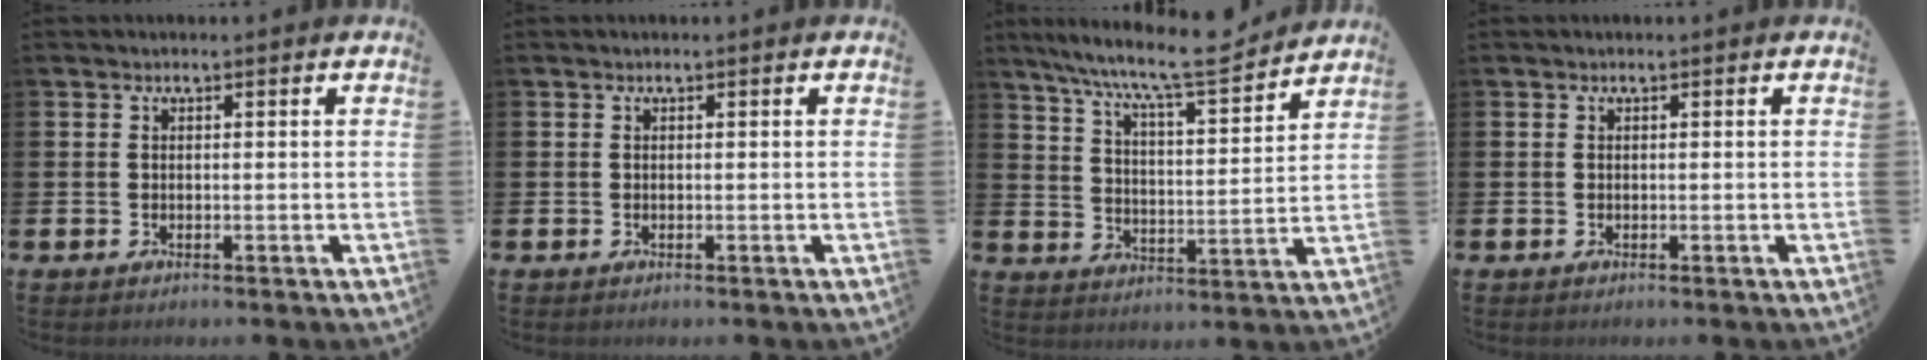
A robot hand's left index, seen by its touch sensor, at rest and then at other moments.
{"total": 0.0}
{"total": 9.6, "force": [8.7, 0.5, 4.0], "torque": [-0.105, -0.058, 0.147]}
{"total": 0.0}